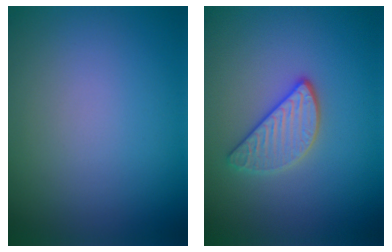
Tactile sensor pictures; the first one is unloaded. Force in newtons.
{"total": 2.9, "press": 2.7, "slide": 1.2}